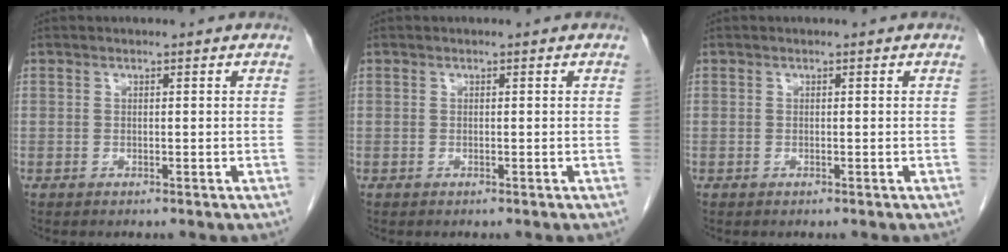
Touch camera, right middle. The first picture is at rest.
{"total": 0.0}
{"total": 0.0}